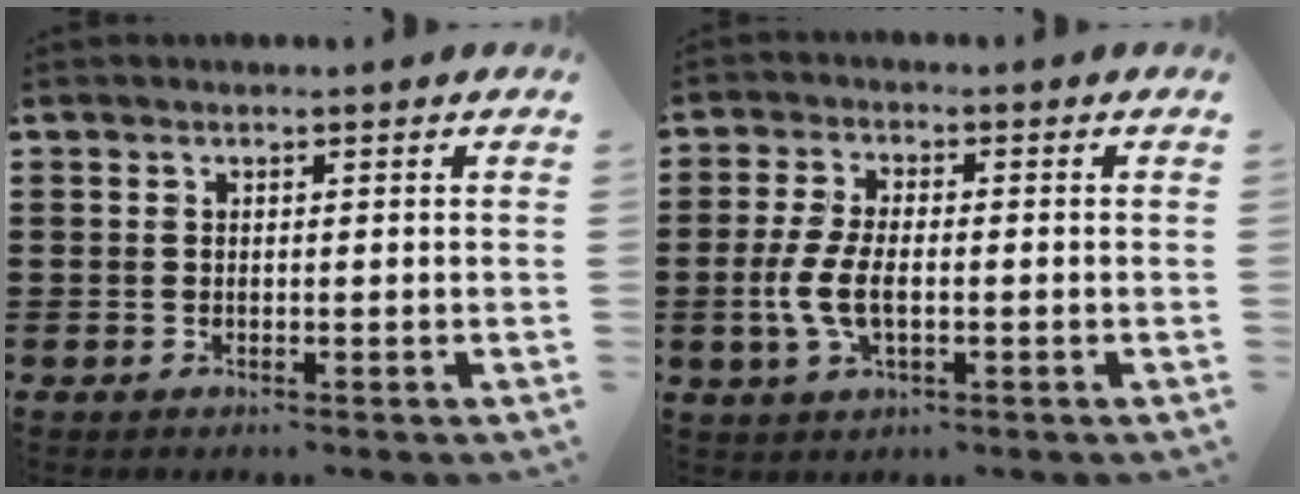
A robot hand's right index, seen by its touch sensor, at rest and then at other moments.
{"total": 5.9, "force": [-1.1, 2.6, 5.2], "torque": [-0.126, -0.007, -0.027]}